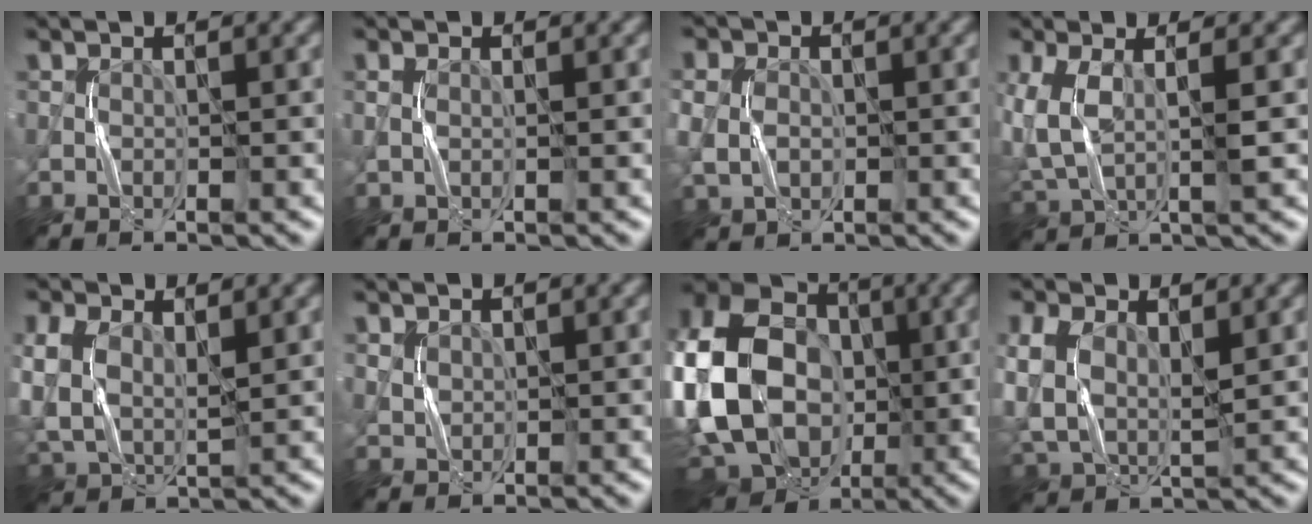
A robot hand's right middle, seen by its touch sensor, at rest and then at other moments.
{"total": 0.7, "force": [0.3, 0.4, 0.5], "torque": [-0.012, 0.000, 0.006]}
{"total": 3.1, "force": [0.1, 2.6, 1.7], "torque": [-0.041, 0.002, 0.010]}
{"total": 4.3, "force": [0.8, 1.9, 3.8], "torque": [-0.104, -0.003, 0.018]}
{"total": 6.5, "force": [1.5, 4.6, 4.3], "torque": [-0.123, -0.005, 0.045]}
{"total": 0.9, "force": [0.6, 0.6, 0.1], "torque": [-0.001, 0.002, 0.015]}
{"total": 21.0, "force": [-2.6, 16.8, 12.4], "torque": [-0.268, 0.031, -0.088]}
{"total": 7.3, "force": [1.8, 5.0, 5.0], "torque": [-0.133, -0.005, 0.047]}